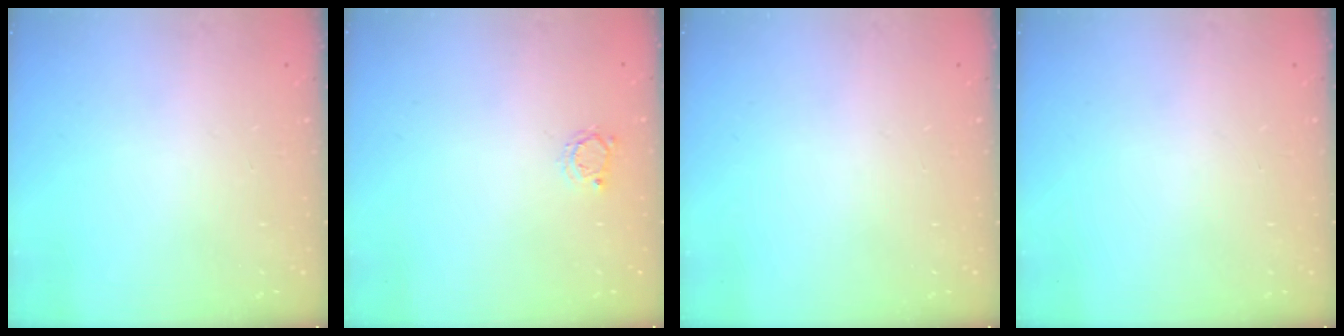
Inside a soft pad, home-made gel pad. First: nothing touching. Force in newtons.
{"total": 2.8, "press": 2.7, "slide": 0.4}
{"total": 0.0}
{"total": 0.0}